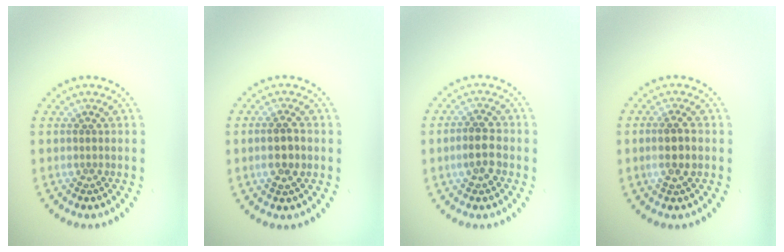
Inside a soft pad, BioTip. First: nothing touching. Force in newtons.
{"total": 2.3, "press": 2.2, "slide": 0.6}
{"total": 2.8, "press": 2.8, "slide": 0.4}
{"total": 2.6, "press": 2.5, "slide": 0.8}